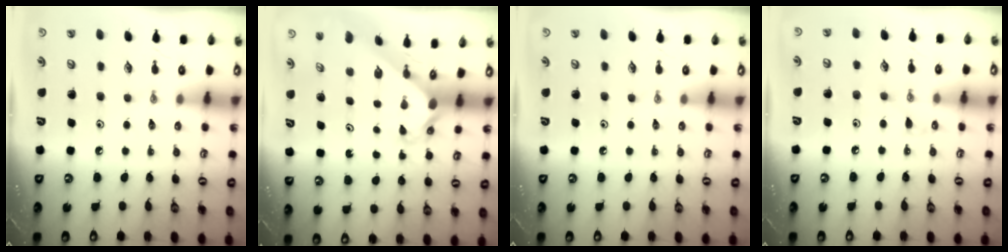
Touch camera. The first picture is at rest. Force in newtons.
{"total": 2.4, "press": 2.4, "slide": 0.2}
{"total": 0.0}
{"total": 5.9, "press": 5.8, "slide": 0.7}